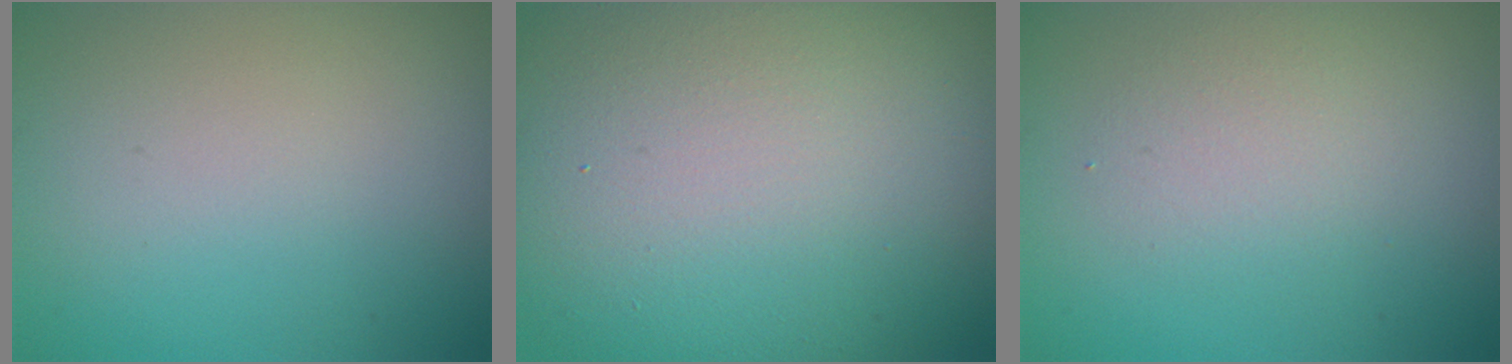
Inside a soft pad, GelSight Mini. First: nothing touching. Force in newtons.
{"total": 17.3, "press": 17.3, "slide": 1.4}
{"total": 2.5, "press": 2.5, "slide": 0.2}